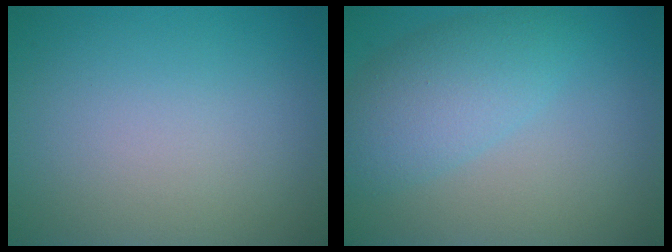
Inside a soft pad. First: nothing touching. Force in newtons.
{"total": 4.8, "press": 4.8, "slide": 0.3}